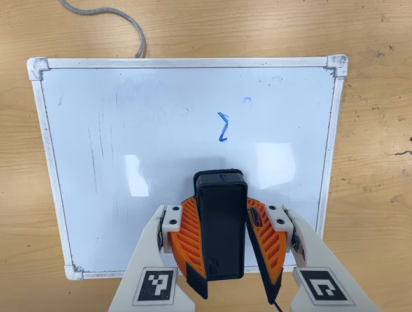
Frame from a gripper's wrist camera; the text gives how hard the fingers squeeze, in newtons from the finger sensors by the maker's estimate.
{"total": 8.0, "left": 8.5, "right": 7.5}